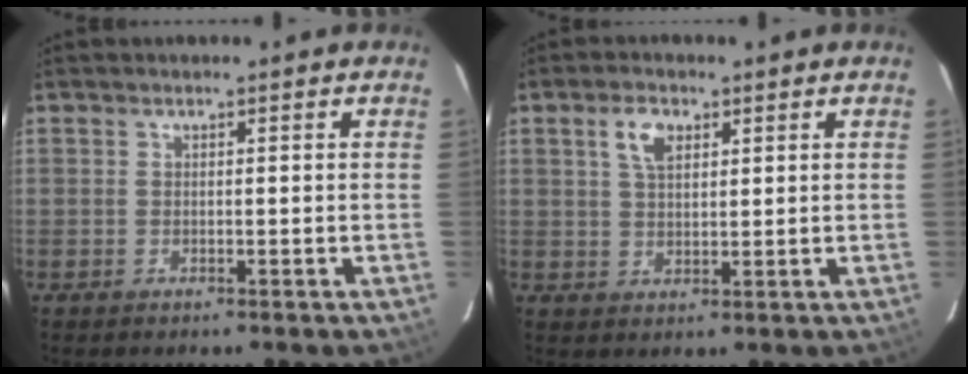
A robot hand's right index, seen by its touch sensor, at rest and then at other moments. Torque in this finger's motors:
{"motor_torque": [0.07, -0.01, 0.09, 0.05]}